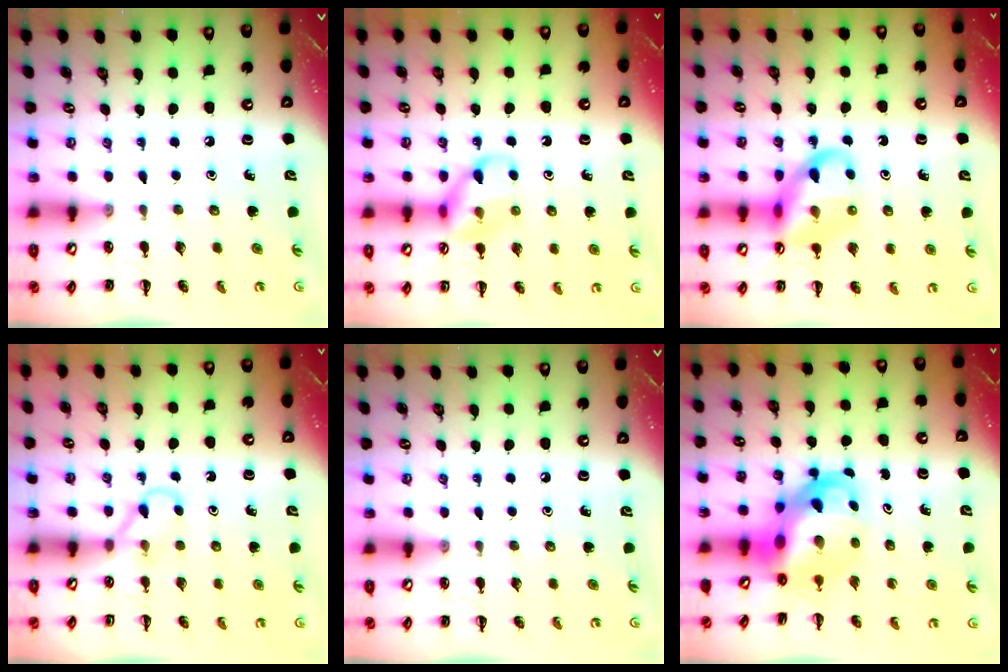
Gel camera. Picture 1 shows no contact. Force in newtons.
{"total": 11.9, "press": 11.8, "slide": 1.2}
{"total": 13.1, "press": 12.9, "slide": 2.2}
{"total": 3.2, "press": 3.0, "slide": 1.0}
{"total": 0.0}
{"total": 6.5, "press": 6.2, "slide": 1.8}